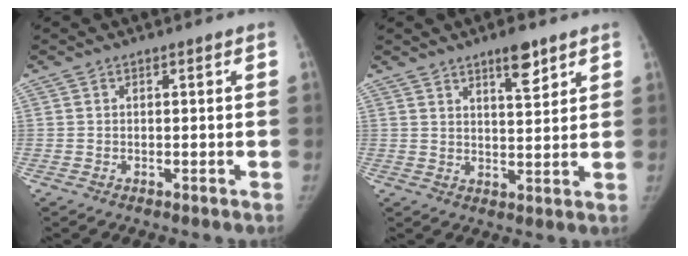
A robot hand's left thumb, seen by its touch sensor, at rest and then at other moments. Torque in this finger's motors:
{"motor_torque": [0.99, 0.00, 0.76, -0.10, 0.12]}